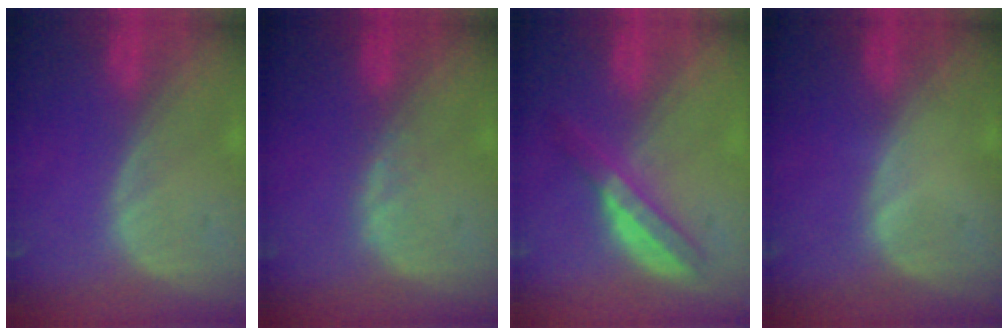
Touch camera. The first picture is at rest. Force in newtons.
{"total": 1.0, "press": 1.0, "slide": 0.2}
{"total": 4.8, "press": 4.7, "slide": 1.0}
{"total": 0.5, "press": 0.1, "slide": 0.5}